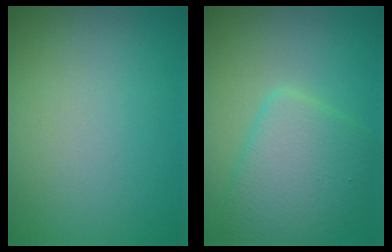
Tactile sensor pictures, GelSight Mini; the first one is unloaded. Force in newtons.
{"total": 5.6, "press": 5.6, "slide": 0.2}